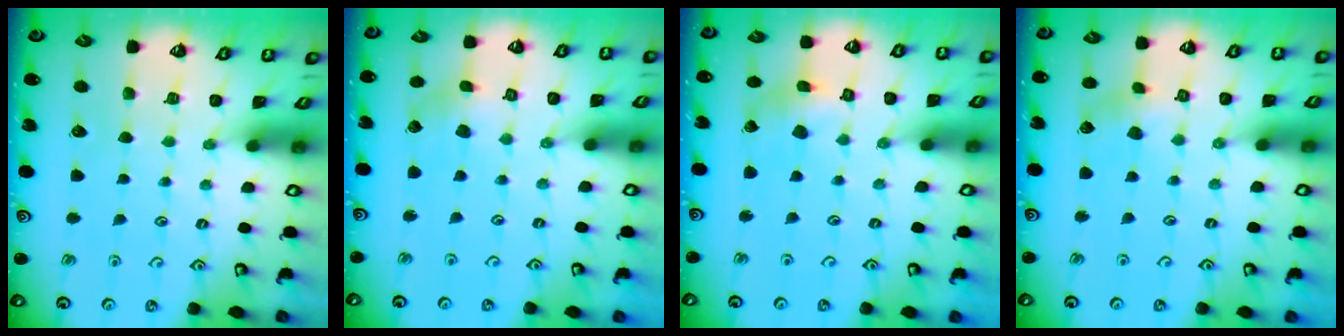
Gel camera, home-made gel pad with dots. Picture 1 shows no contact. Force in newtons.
{"total": 2.8, "press": 2.8, "slide": 0.4}
{"total": 3.6, "press": 3.6, "slide": 0.5}
{"total": 3.4, "press": 3.3, "slide": 0.6}